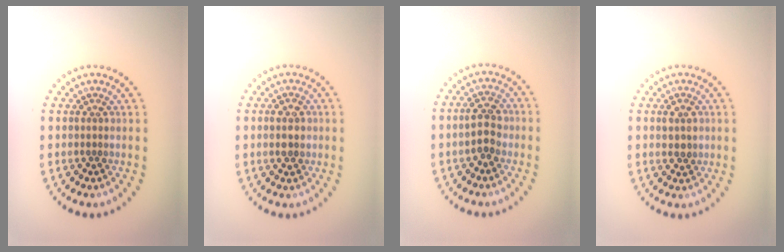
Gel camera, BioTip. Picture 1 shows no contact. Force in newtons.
{"total": 2.0, "press": 2.0, "slide": 0.1}
{"total": 2.5, "press": 2.5, "slide": 0.3}
{"total": 1.7, "press": 1.7, "slide": 0.0}